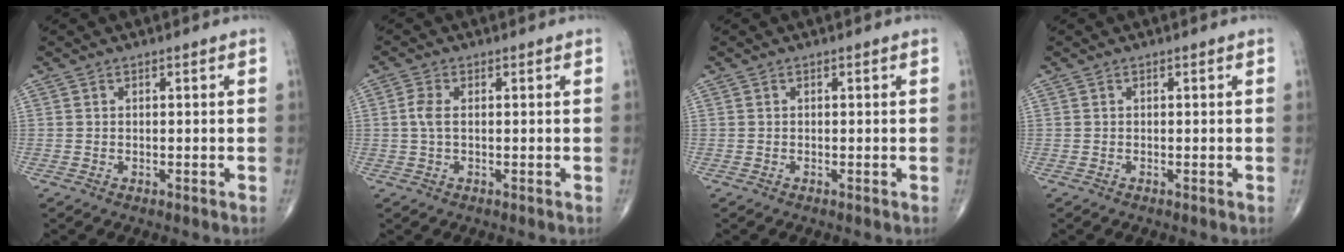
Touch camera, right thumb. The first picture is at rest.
{"total": 2.6, "force": [0.2, 1.3, 2.2], "torque": [-0.057, 0.006, 0.000]}
{"total": 0.0}
{"total": 0.0}